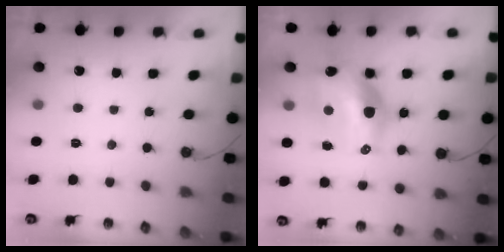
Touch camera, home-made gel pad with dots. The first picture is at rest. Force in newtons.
{"total": 16.6, "press": 16.5, "slide": 1.8}